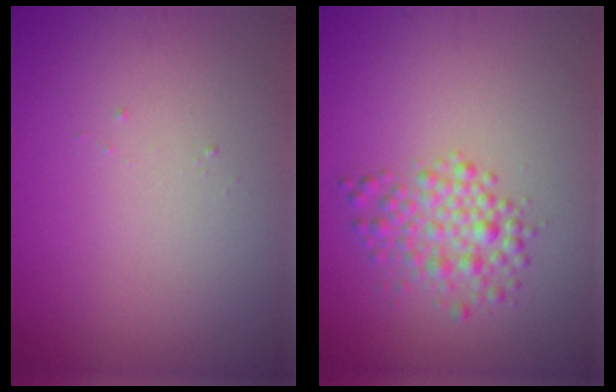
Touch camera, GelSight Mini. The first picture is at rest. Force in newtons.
{"total": 3.1, "press": 3.1, "slide": 0.0}